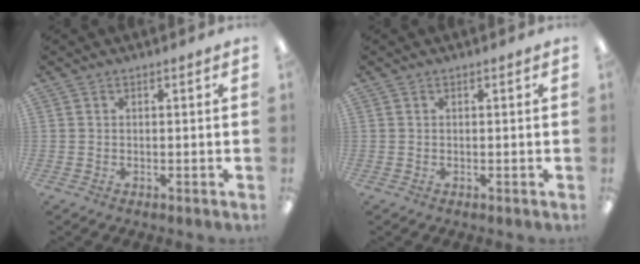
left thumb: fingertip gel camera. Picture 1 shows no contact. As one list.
[{"total": 0.0}]